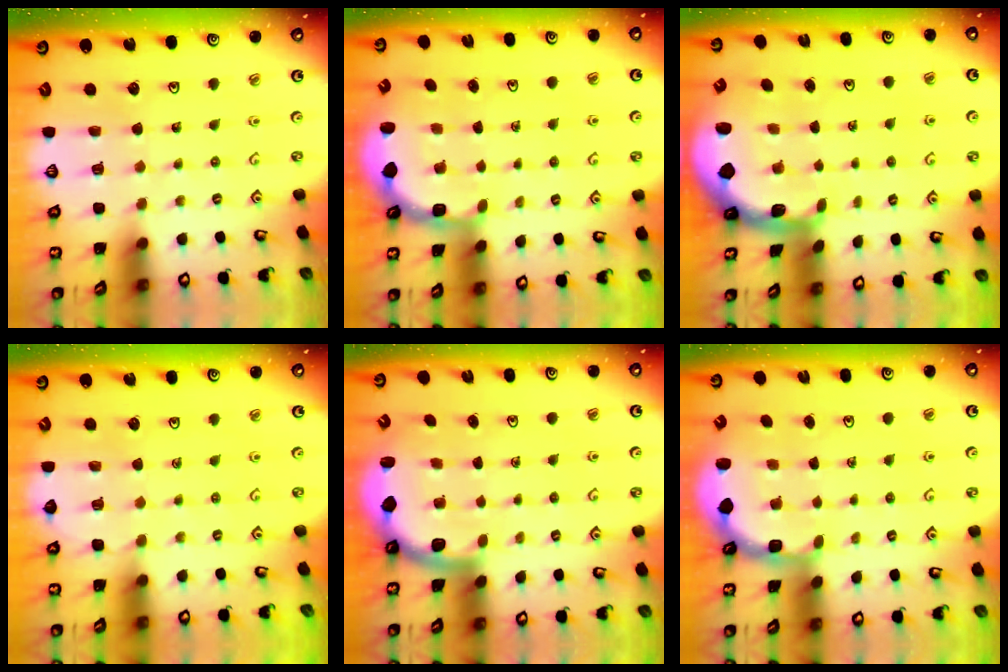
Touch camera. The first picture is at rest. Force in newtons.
{"total": 3.0, "press": 2.0, "slide": 2.2}
{"total": 1.6, "press": 1.5, "slide": 0.4}
{"total": 3.7, "press": 3.5, "slide": 1.1}
{"total": 2.0, "press": 1.9, "slide": 0.5}
{"total": 2.5, "press": 2.3, "slide": 1.1}